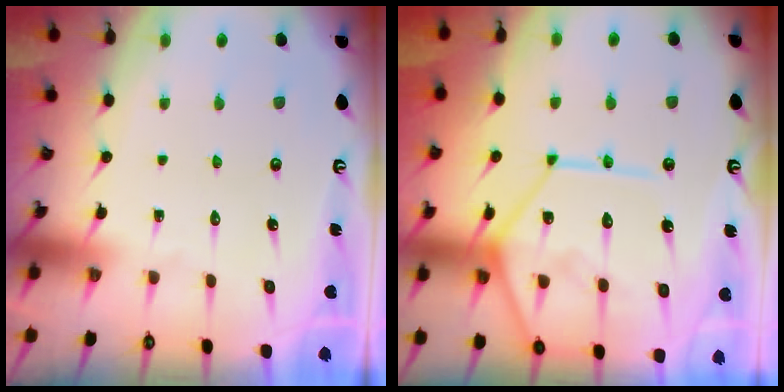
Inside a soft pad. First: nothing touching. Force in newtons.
{"total": 15.1, "press": 15.0, "slide": 1.8}